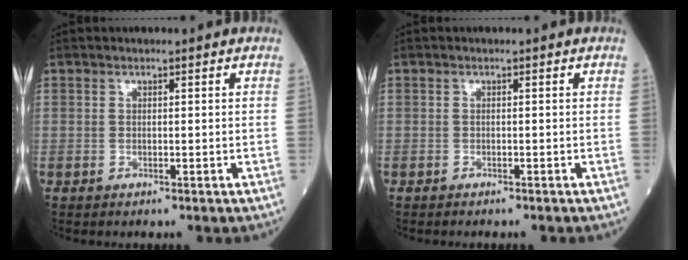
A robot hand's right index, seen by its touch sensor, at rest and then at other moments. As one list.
[{"total": 1.4, "force": [-1.3, 0.2, 0.5], "torque": [-0.008, -0.002, -0.016]}]